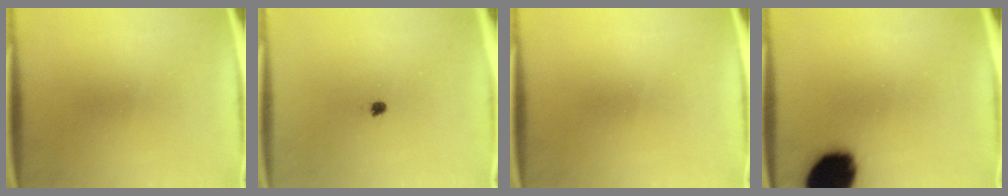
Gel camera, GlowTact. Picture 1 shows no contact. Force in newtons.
{"total": 1.3}
{"total": 0.0}
{"total": 19.1}